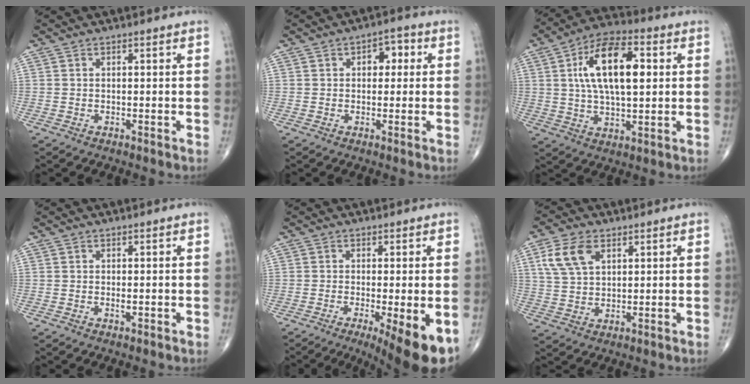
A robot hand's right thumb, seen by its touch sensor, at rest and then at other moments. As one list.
[{"total": 4.3, "force": [0.9, 2.9, 3.1], "torque": [-0.018, 0.009, 0.006]}, {"total": 15.0, "force": [2.9, 6.9, 12.9], "torque": [-0.212, 0.010, 0.046]}, {"total": 0.9, "force": [-0.2, 0.4, 0.7], "torque": [-0.012, -0.001, -0.004]}, {"total": 11.6, "force": [-4.7, 2.9, 10.2], "torque": [-0.124, -0.019, -0.066]}, {"total": 8.0, "force": [3.3, 4.8, 5.5], "torque": [-0.107, -0.002, 0.068]}]